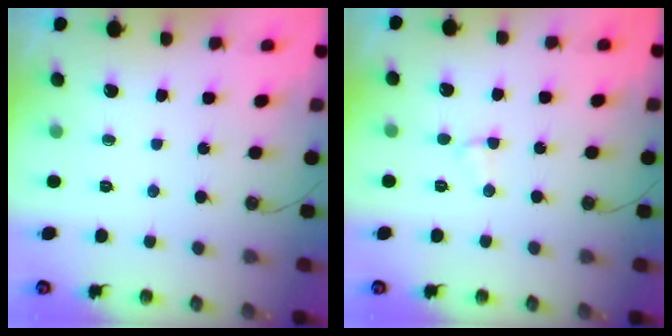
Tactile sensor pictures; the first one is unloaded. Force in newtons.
{"total": 2.5, "press": 2.4, "slide": 0.7}